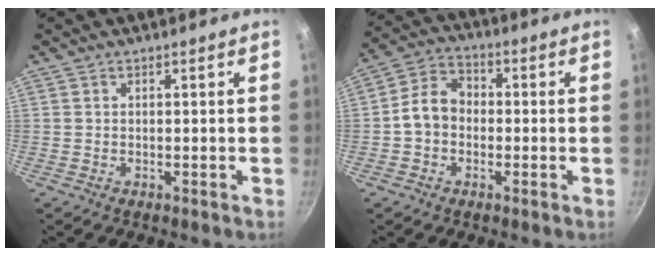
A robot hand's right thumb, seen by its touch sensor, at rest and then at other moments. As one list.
[{"total": 7.8, "force": [-0.9, 6.1, 4.7], "torque": [-0.060, 0.027, -0.034]}]